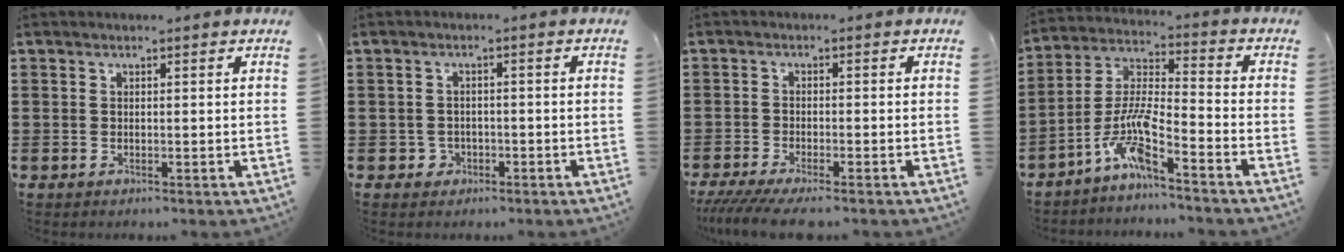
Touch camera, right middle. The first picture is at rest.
{"total": 1.9, "force": [-1.1, 1.5, 0.3], "torque": [-0.012, 0.001, -0.027]}
{"total": 3.5, "force": [-3.2, 0.3, 1.5], "torque": [-0.038, -0.011, -0.067]}
{"total": 8.1, "force": [-5.9, 0.6, 5.6], "torque": [-0.137, -0.018, -0.122]}